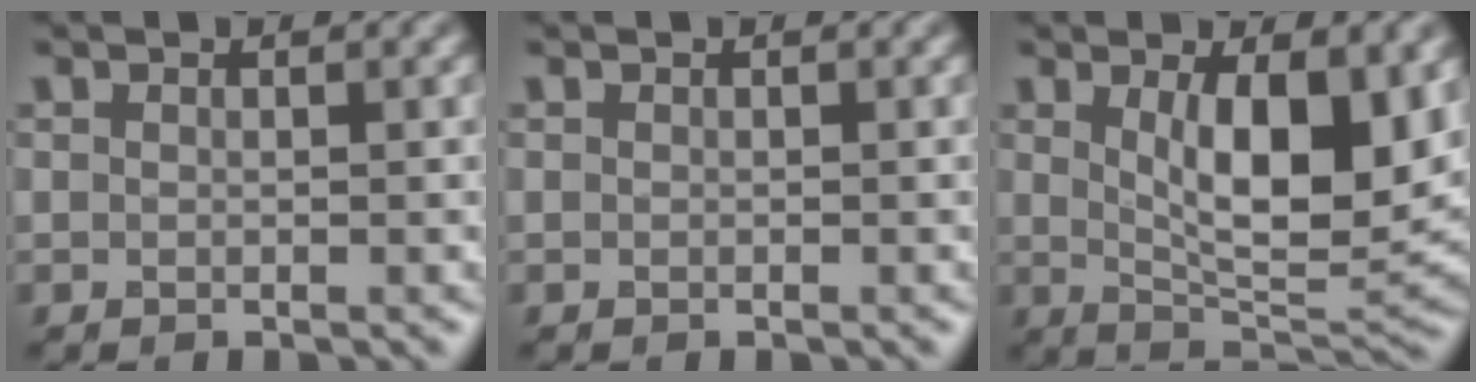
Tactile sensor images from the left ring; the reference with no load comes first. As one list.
[{"total": 0.0}, {"total": 9.0, "force": [1.9, 3.1, 8.2], "torque": [-0.132, -0.017, 0.039]}]